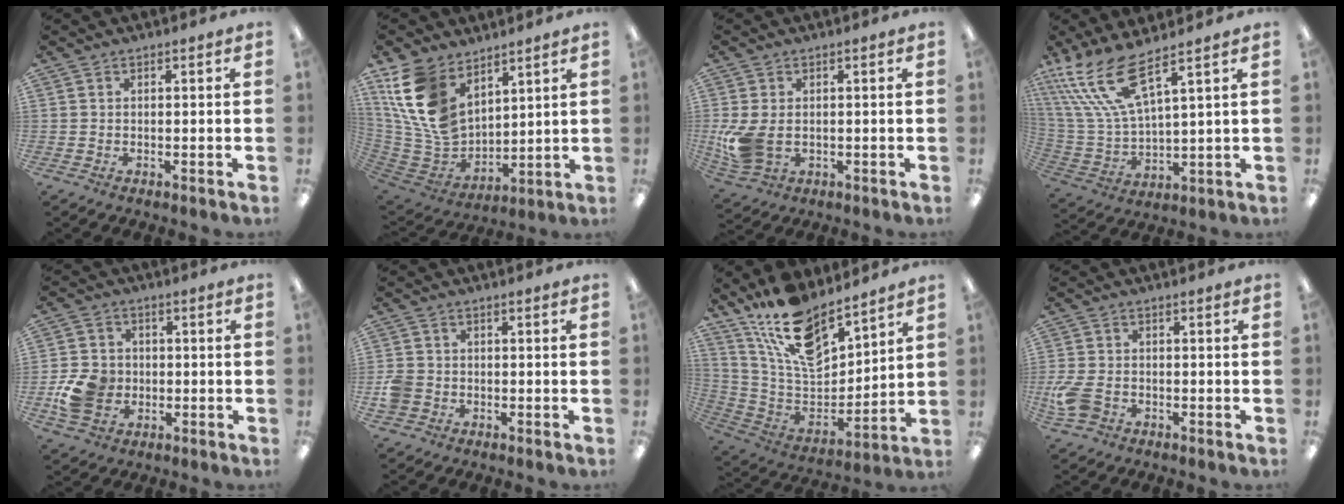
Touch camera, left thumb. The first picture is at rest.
{"total": 16.0, "force": [8.5, 10.2, 9.0], "torque": [-0.230, -0.046, 0.165]}
{"total": 8.1, "force": [-0.8, 5.6, 5.8], "torque": [-0.127, -0.005, -0.012]}
{"total": 15.2, "force": [9.6, 4.6, 10.8], "torque": [-0.250, -0.041, 0.172]}
{"total": 9.7, "force": [-2.0, 8.2, 4.8], "torque": [-0.093, 0.018, -0.032]}
{"total": 3.6, "force": [-1.2, 3.1, 1.4], "torque": [-0.028, 0.004, -0.023]}
{"total": 17.7, "force": [13.6, 7.4, 8.6], "torque": [-0.168, -0.083, 0.245]}
{"total": 6.1, "force": [-2.3, 4.2, 3.8], "torque": [-0.098, 0.003, -0.046]}